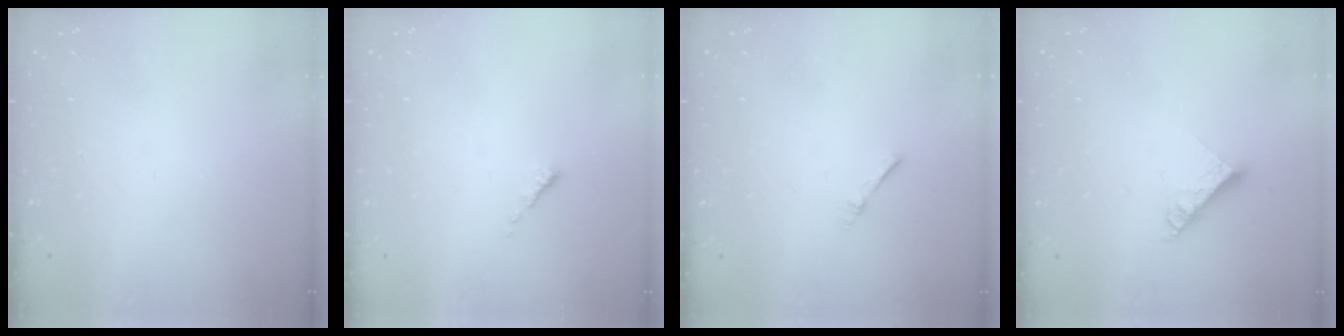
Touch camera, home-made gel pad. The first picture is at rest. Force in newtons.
{"total": 0.6, "press": 0.5, "slide": 0.2}
{"total": 1.7, "press": 1.7, "slide": 0.3}
{"total": 7.9, "press": 7.9, "slide": 0.8}